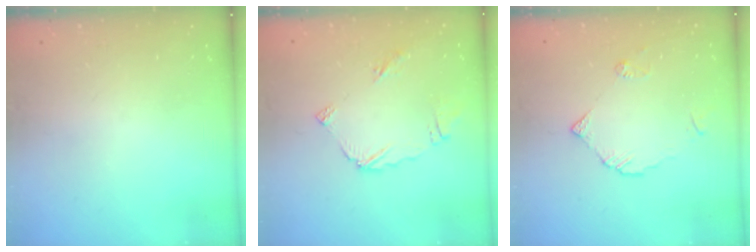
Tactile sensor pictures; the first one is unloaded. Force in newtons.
{"total": 6.4, "press": 6.4, "slide": 0.6}
{"total": 3.9, "press": 3.8, "slide": 0.4}